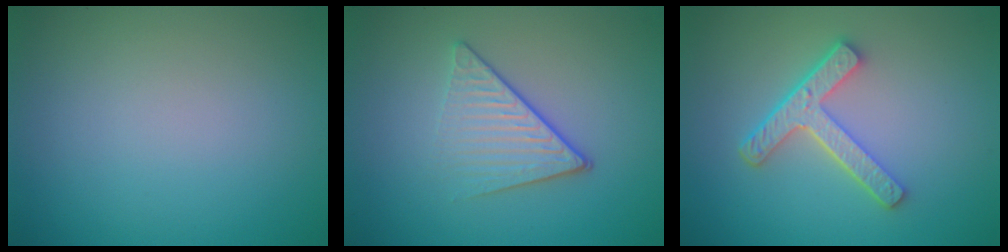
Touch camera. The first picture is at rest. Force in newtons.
{"total": 4.2, "press": 2.9, "slide": 3.0}
{"total": 4.4, "press": 3.3, "slide": 2.9}